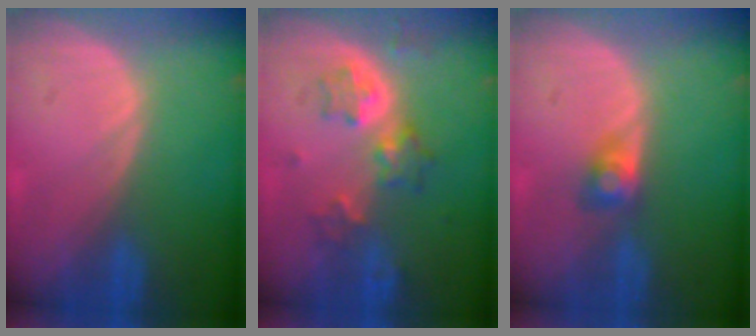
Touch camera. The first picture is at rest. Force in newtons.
{"total": 6.4, "press": 5.6, "slide": 3.1}
{"total": 2.7, "press": 2.5, "slide": 1.0}